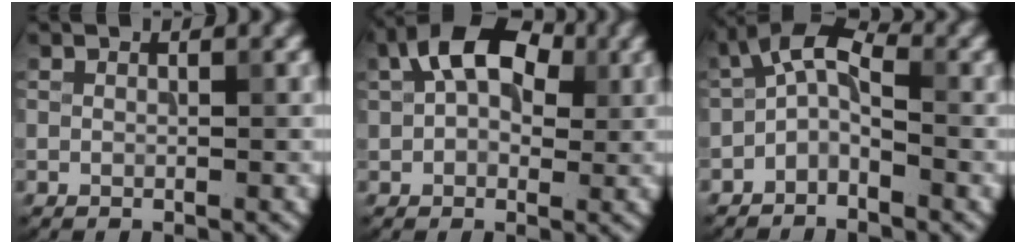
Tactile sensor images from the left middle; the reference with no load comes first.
{"total": 8.0, "force": [2.8, 5.0, 5.7], "torque": [-0.098, 0.020, 0.025]}
{"total": 3.3, "force": [-1.4, 1.7, 2.5], "torque": [-0.048, 0.012, -0.037]}